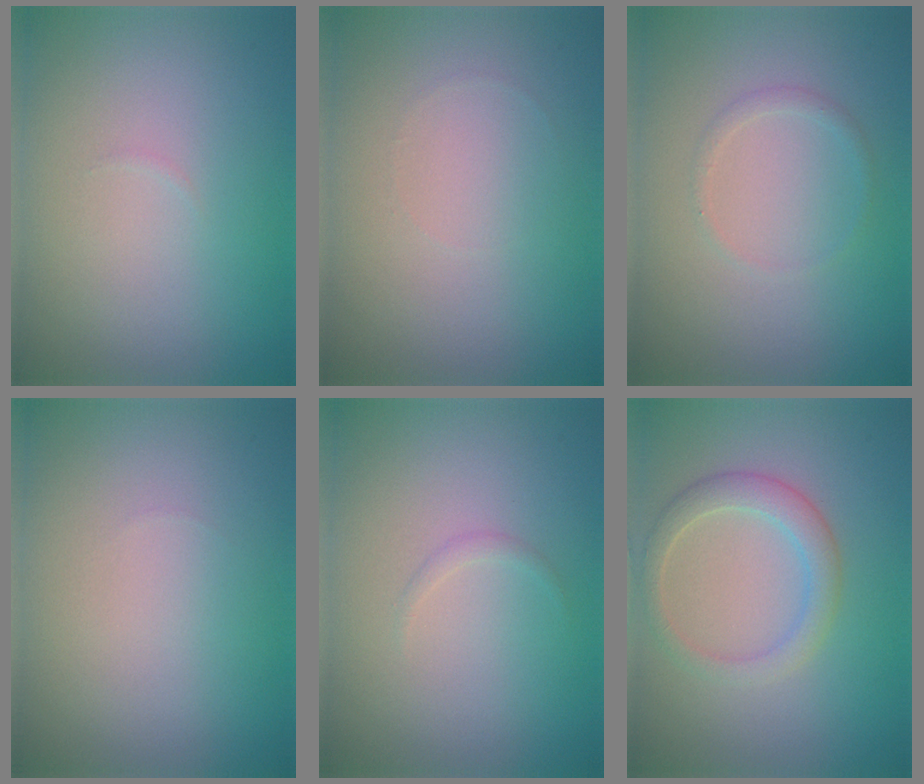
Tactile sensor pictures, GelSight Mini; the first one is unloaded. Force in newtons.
{"total": 0.0}
{"total": 0.8, "press": 0.8, "slide": 0.0}
{"total": 0.0}
{"total": 0.5, "press": 0.5, "slide": 0.0}
{"total": 2.7, "press": 2.7, "slide": 0.2}